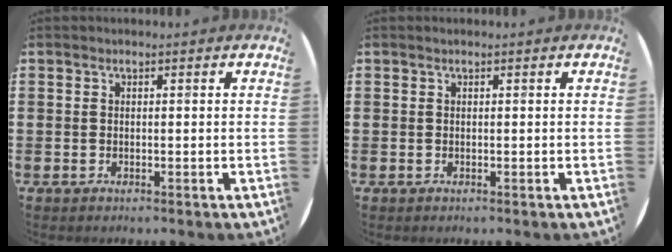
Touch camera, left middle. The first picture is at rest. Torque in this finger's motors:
{"motor_torque": [0.17, -0.15, -0.01, -0.01]}